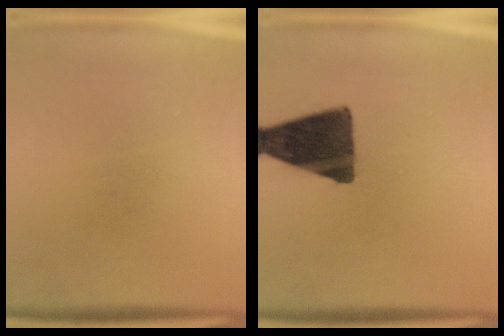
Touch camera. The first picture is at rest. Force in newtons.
{"total": 14.5}